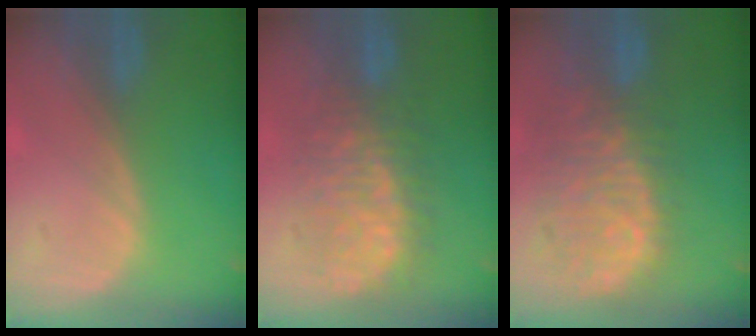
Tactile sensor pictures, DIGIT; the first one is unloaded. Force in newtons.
{"total": 8.8, "press": 8.8, "slide": 0.6}
{"total": 11.4, "press": 9.7, "slide": 5.9}